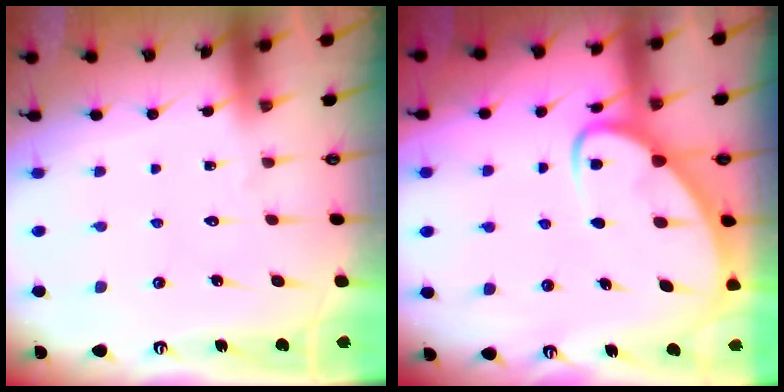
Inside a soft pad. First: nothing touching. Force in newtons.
{"total": 5.5, "press": 5.5, "slide": 0.5}